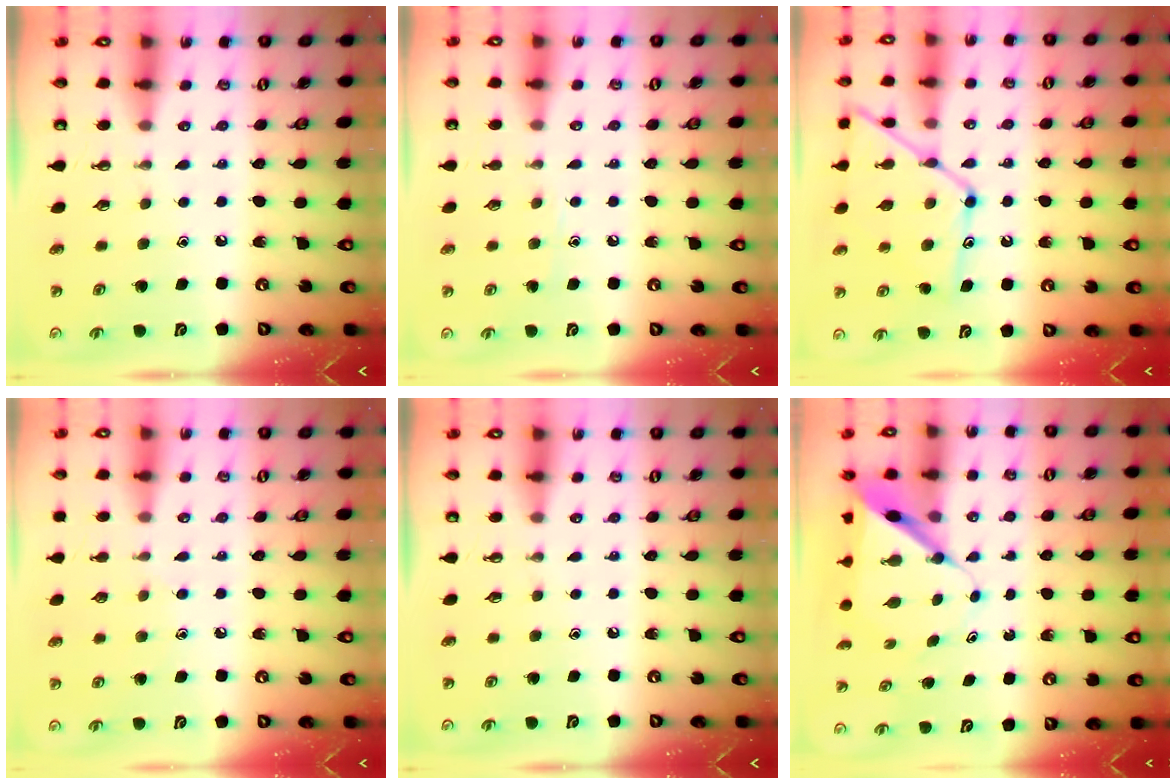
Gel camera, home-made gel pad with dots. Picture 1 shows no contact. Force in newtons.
{"total": 5.0, "press": 5.0, "slide": 0.6}
{"total": 13.7, "press": 13.7, "slide": 1.0}
{"total": 6.2, "press": 6.1, "slide": 0.7}
{"total": 0.0}
{"total": 8.1, "press": 8.1, "slide": 0.7}